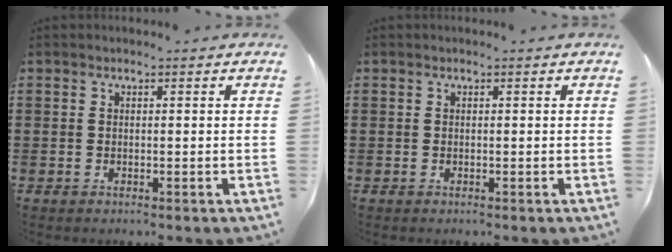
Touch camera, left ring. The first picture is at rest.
{"total": 0.0}